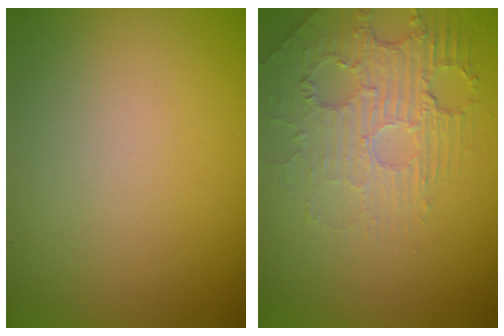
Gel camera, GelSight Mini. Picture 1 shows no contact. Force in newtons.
{"total": 2.9, "press": 2.4, "slide": 1.6}